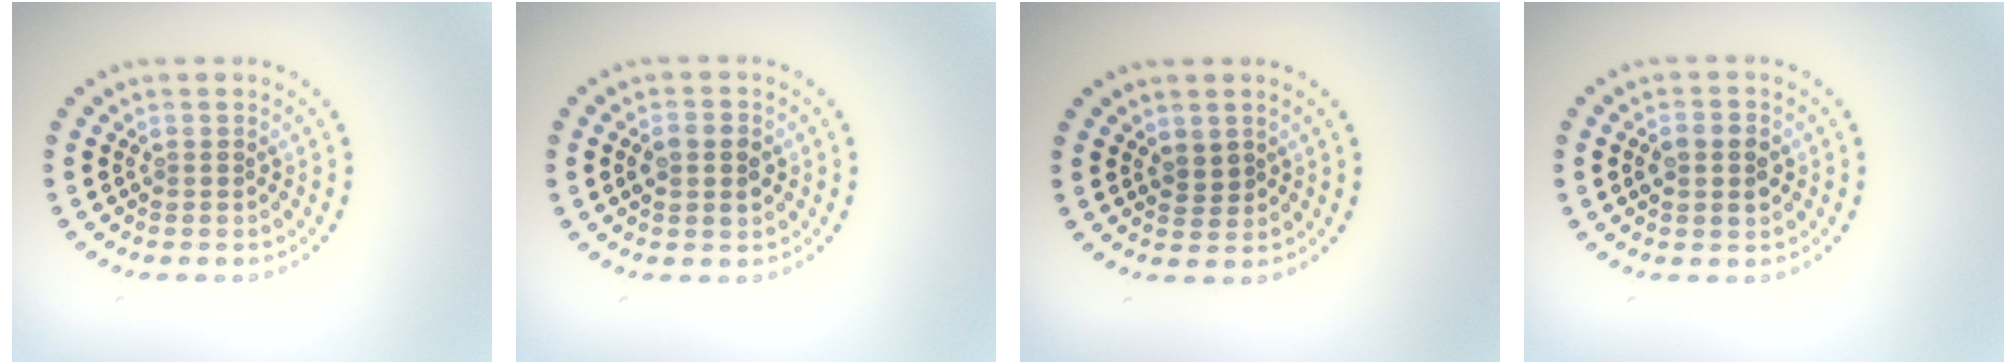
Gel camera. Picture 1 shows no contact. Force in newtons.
{"total": 2.5, "press": 2.4, "slide": 0.2}
{"total": 0.8, "press": 0.6, "slide": 0.6}
{"total": 2.8, "press": 2.8, "slide": 0.1}